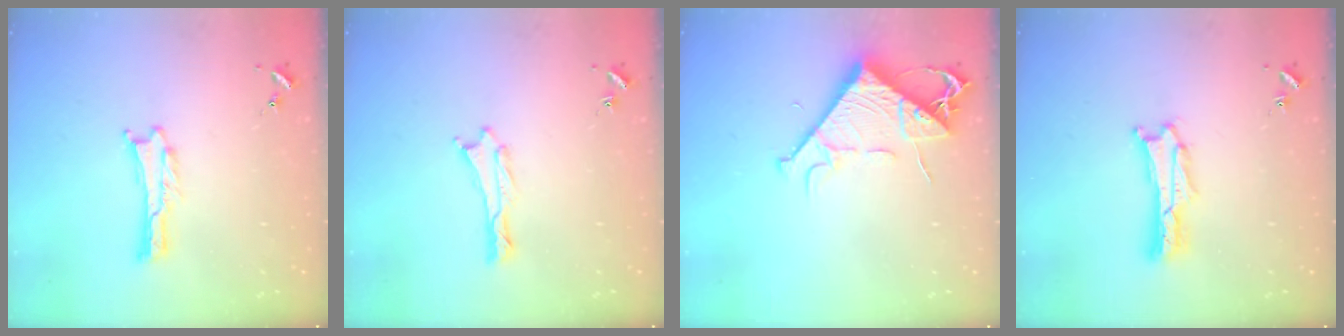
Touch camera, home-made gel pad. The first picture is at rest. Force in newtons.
{"total": 0.0}
{"total": 8.2, "press": 8.1, "slide": 1.1}
{"total": 1.7, "press": 1.7, "slide": 0.3}